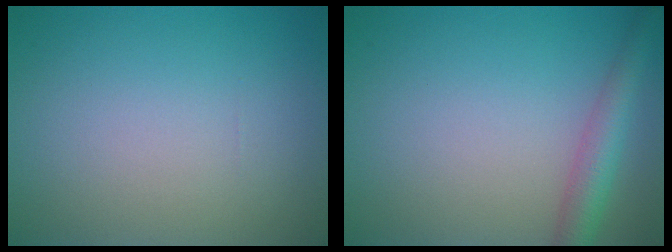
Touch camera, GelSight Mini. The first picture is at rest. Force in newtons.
{"total": 3.4, "press": 3.4, "slide": 0.1}